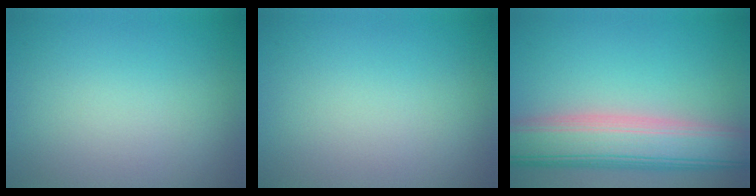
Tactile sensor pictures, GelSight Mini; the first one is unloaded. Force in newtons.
{"total": 0.0}
{"total": 9.3, "press": 9.3, "slide": 0.9}